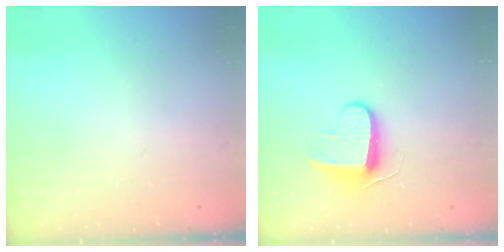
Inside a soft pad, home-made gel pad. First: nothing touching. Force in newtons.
{"total": 8.7, "press": 8.7, "slide": 0.7}